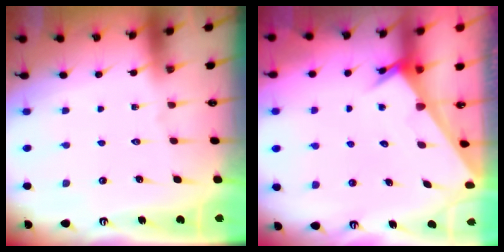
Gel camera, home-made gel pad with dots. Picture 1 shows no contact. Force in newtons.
{"total": 2.5, "press": 2.5, "slide": 0.1}